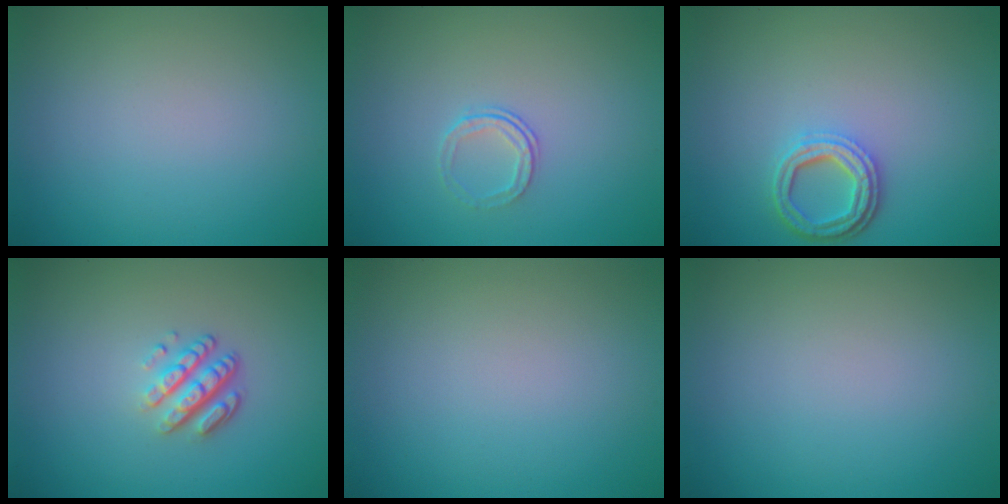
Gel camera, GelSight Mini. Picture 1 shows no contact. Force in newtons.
{"total": 1.3, "press": 0.9, "slide": 0.9}
{"total": 3.6, "press": 2.9, "slide": 2.1}
{"total": 3.4, "press": 2.5, "slide": 2.4}
{"total": 0.0}
{"total": 0.0}